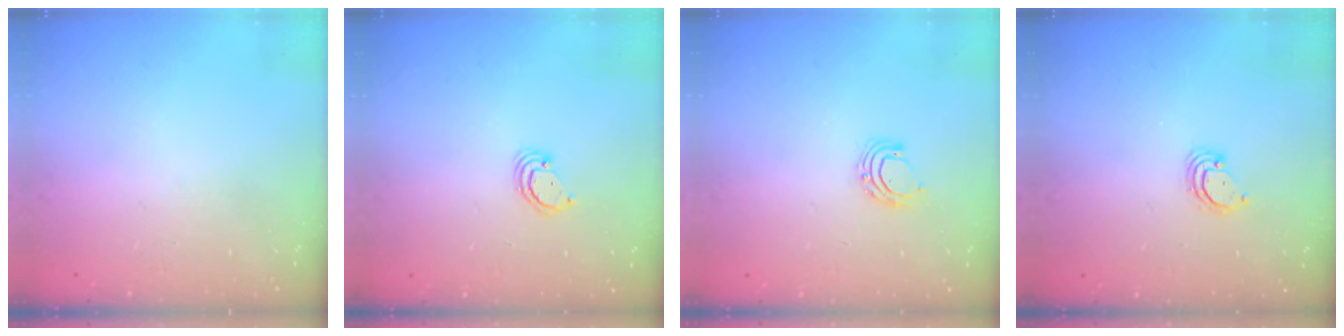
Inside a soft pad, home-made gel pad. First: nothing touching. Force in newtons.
{"total": 2.4, "press": 2.4, "slide": 0.2}
{"total": 7.6, "press": 7.5, "slide": 0.9}
{"total": 2.9, "press": 2.9, "slide": 0.3}